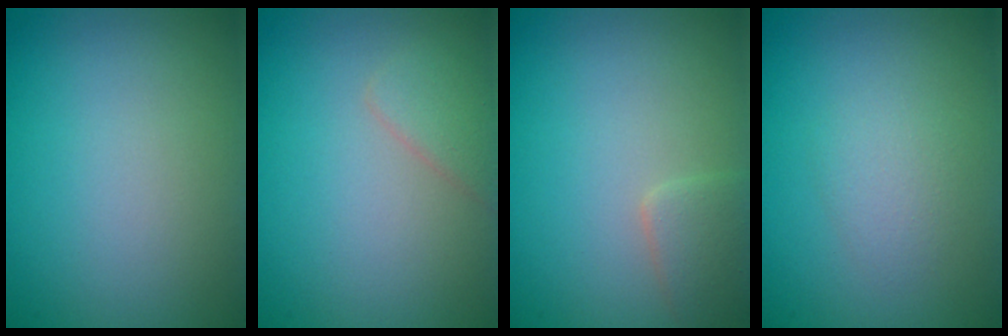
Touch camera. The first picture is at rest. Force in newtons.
{"total": 1.6, "press": 1.6, "slide": 0.1}
{"total": 1.9, "press": 1.9, "slide": 0.1}
{"total": 1.6, "press": 1.6, "slide": 0.1}